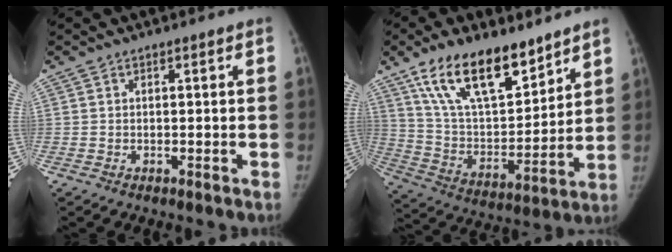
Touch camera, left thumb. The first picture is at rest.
{"total": 19.7, "force": [13.2, 8.8, 11.7], "torque": [-0.162, -0.063, 0.245]}